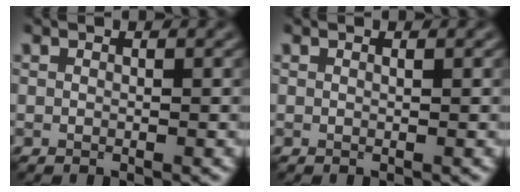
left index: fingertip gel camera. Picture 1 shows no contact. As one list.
[{"total": 0.0}]